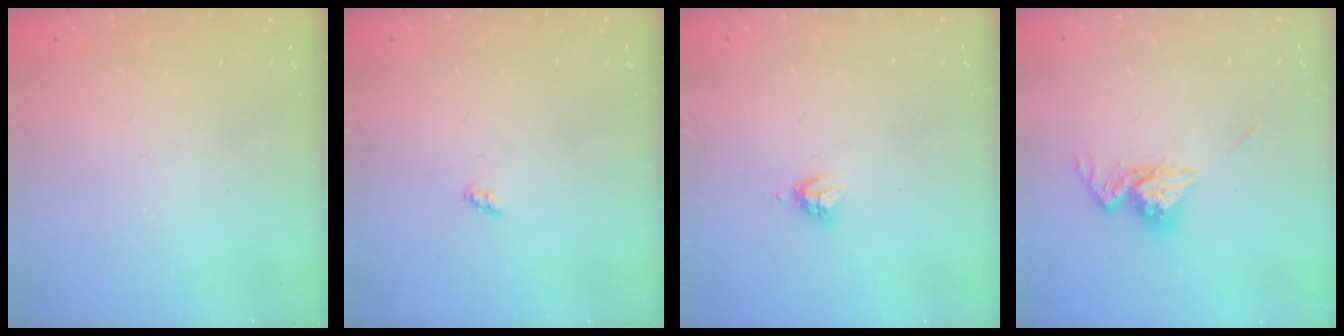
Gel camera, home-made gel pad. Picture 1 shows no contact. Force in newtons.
{"total": 2.4, "press": 2.4, "slide": 0.3}
{"total": 3.7, "press": 3.7, "slide": 0.5}
{"total": 10.7, "press": 10.6, "slide": 0.8}